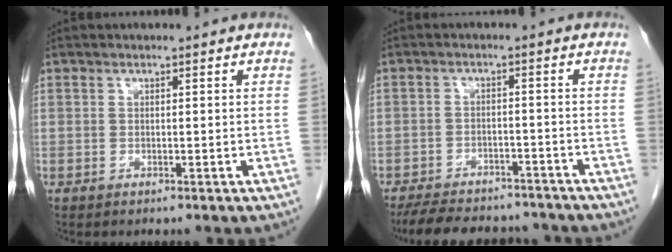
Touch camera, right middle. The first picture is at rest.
{"total": 13.8, "force": [-12.1, 4.6, 4.8], "torque": [-0.090, 0.002, -0.166]}